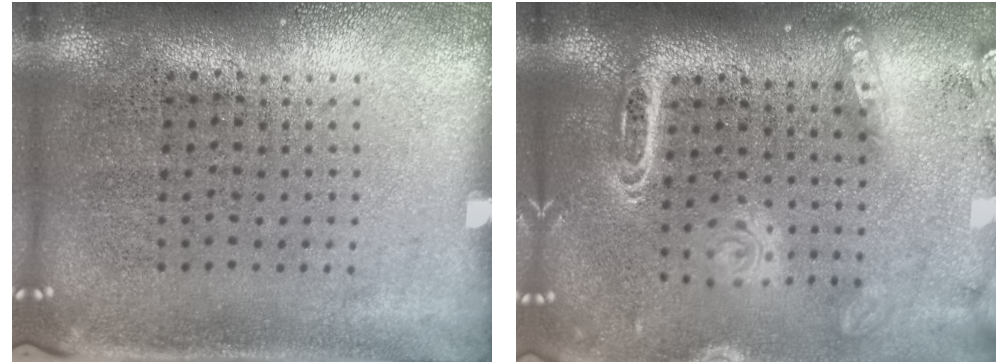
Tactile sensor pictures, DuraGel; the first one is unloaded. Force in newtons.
{"total": 2.3, "press": 1.9, "slide": 1.3}